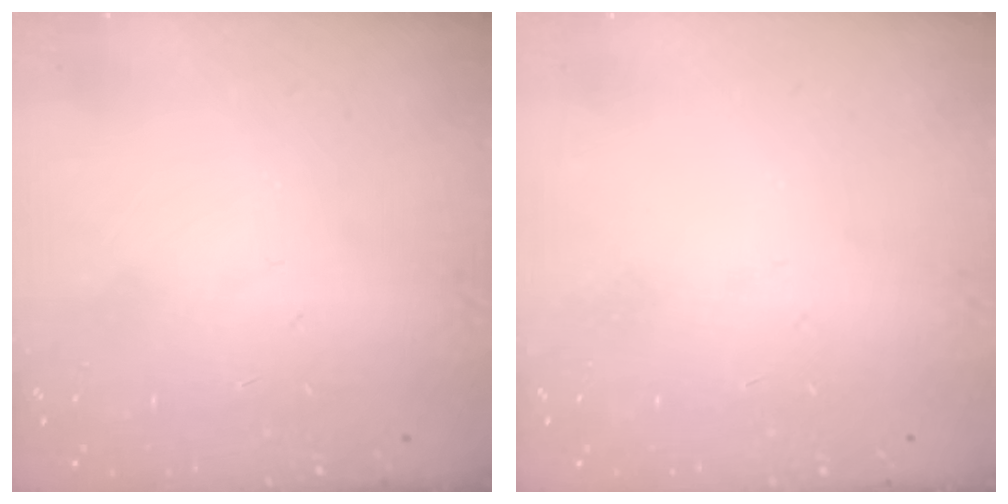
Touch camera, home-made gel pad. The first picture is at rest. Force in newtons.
{"total": 0.0}